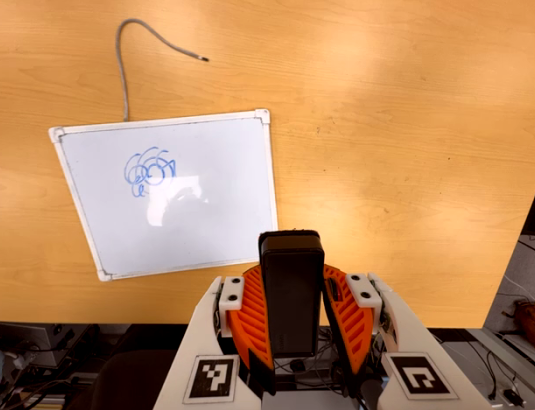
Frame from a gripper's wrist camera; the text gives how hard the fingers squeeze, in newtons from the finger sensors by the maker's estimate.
{"total": 8.7, "left": 7.7, "right": 9.8}